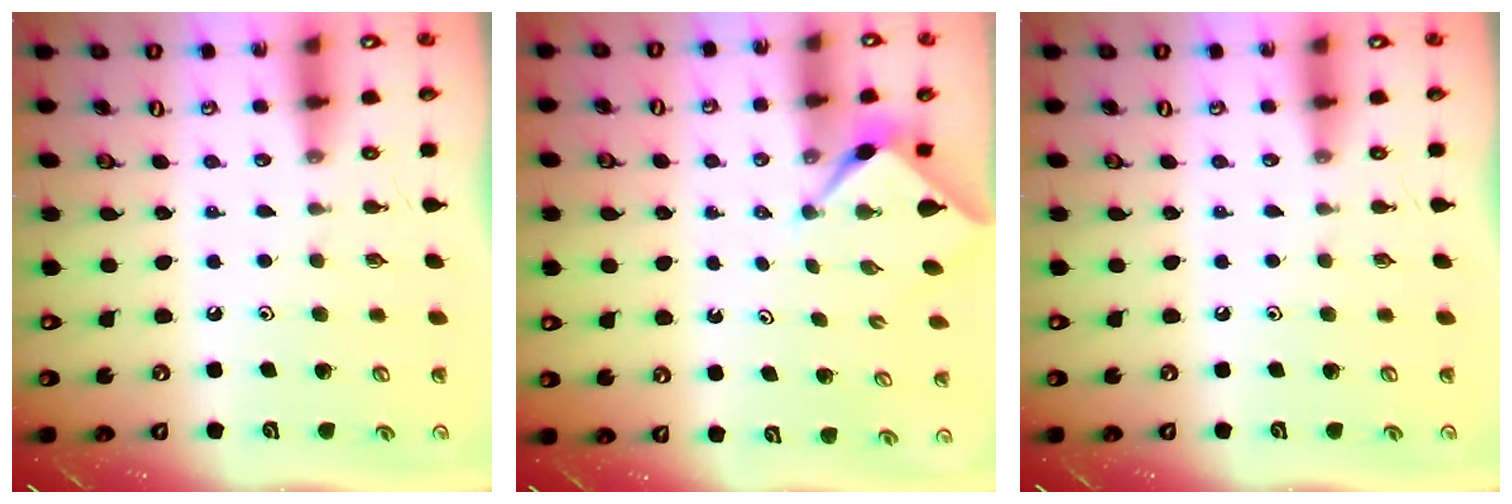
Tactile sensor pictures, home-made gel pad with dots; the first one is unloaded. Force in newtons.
{"total": 2.4, "press": 2.4, "slide": 0.3}
{"total": 0.0}